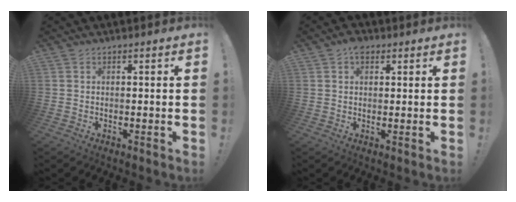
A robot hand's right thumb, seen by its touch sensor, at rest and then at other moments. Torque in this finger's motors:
{"motor_torque": [0.08, 0.01, 0.13, 0.39, 0.02]}